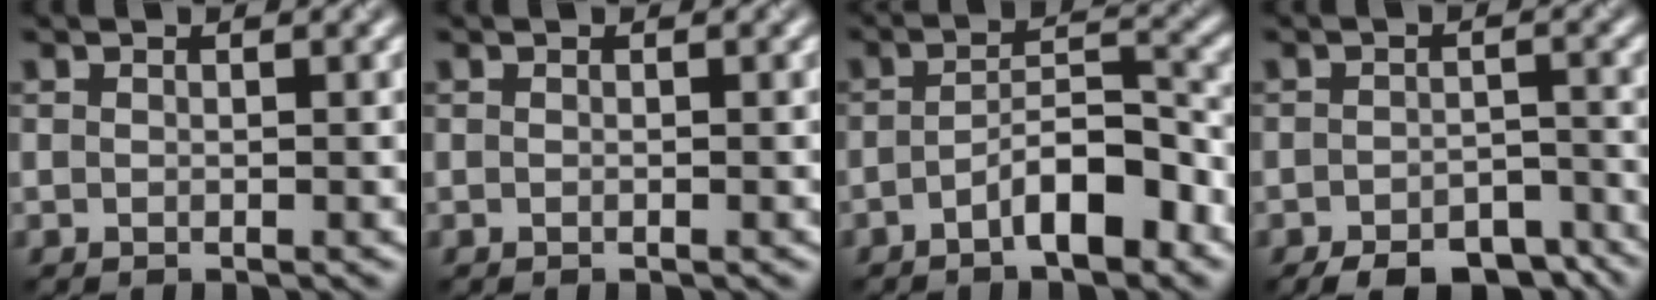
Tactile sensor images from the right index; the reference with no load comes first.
{"total": 0.0}
{"total": 5.1, "force": [-2.7, 1.5, 4.0], "torque": [-0.067, 0.016, -0.045]}
{"total": 7.1, "force": [-5.6, 3.0, 3.1], "torque": [-0.039, -0.016, -0.075]}